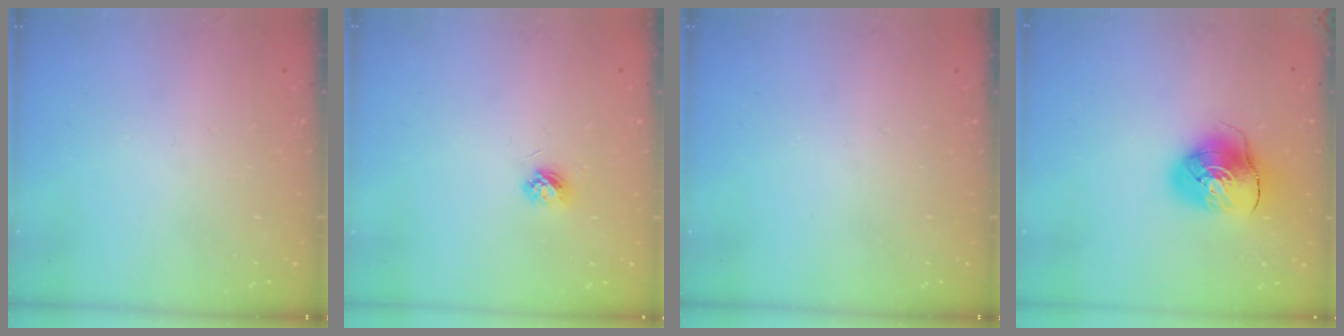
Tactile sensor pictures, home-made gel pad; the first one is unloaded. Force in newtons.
{"total": 3.6, "press": 3.5, "slide": 0.4}
{"total": 0.0}
{"total": 10.2, "press": 10.1, "slide": 1.4}